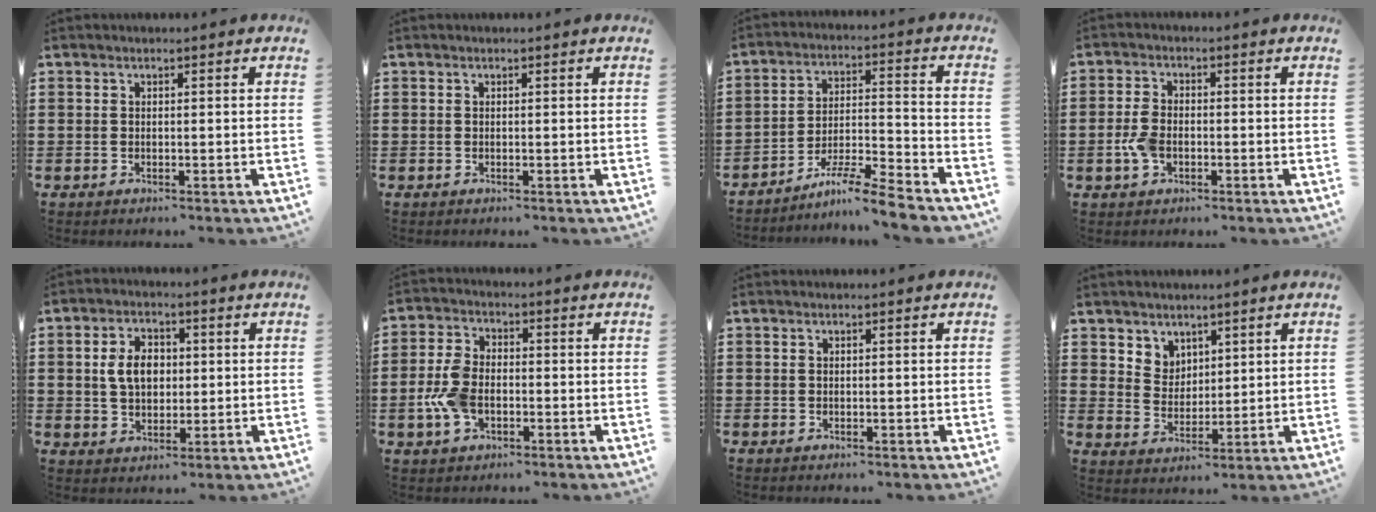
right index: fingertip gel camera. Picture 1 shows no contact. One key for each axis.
{"total": 0.0}
{"total": 7.9, "fx": -7.0, "fy": 0.0, "fz": 3.7, "tx": -0.069, "ty": 0.003, "tz": -0.136}
{"total": 4.1, "fx": -1.1, "fy": 2.5, "fz": 3.1, "tx": -0.075, "ty": -0.004, "tz": -0.023}
{"total": 5.9, "fx": 0.7, "fy": 4.1, "fz": 4.2, "tx": -0.099, "ty": 0.007, "tz": 0.003}
{"total": 6.4, "fx": -1.6, "fy": 3.8, "fz": 4.9, "tx": -0.118, "ty": 0.000, "tz": -0.035}
{"total": 0.0}
{"total": 4.7, "fx": 3.3, "fy": 3.3, "fz": 0.1, "tx": -0.021, "ty": 0.003, "tz": 0.064}